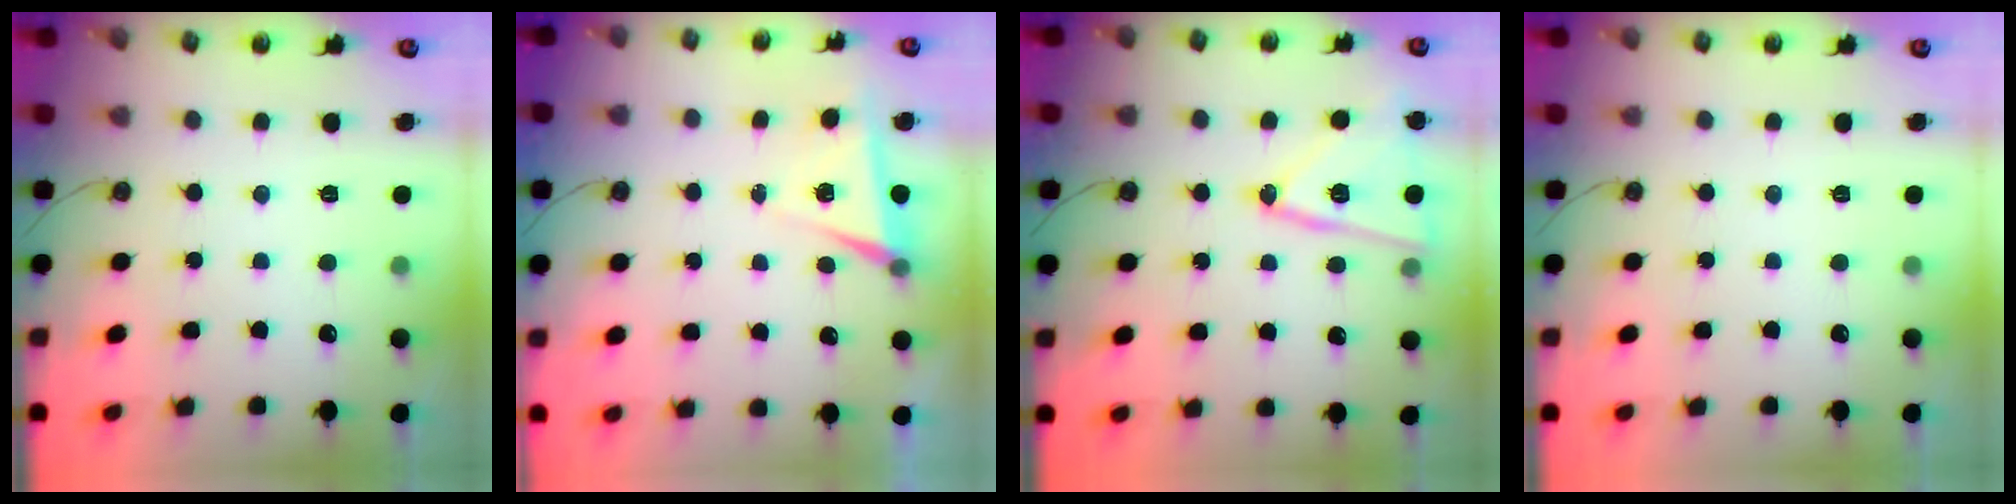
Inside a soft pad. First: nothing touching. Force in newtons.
{"total": 4.5, "press": 4.0, "slide": 2.1}
{"total": 15.2, "press": 15.0, "slide": 2.3}
{"total": 0.0}